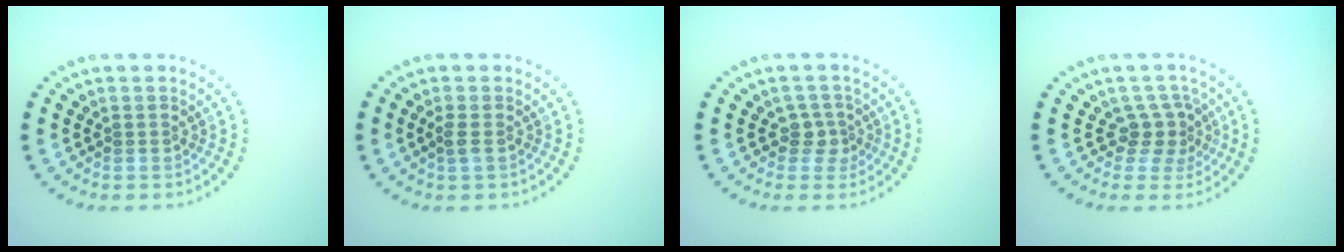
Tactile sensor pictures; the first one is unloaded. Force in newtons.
{"total": 0.8, "press": 0.8, "slide": 0.3}
{"total": 1.8, "press": 1.3, "slide": 1.3}
{"total": 2.4, "press": 1.7, "slide": 1.6}